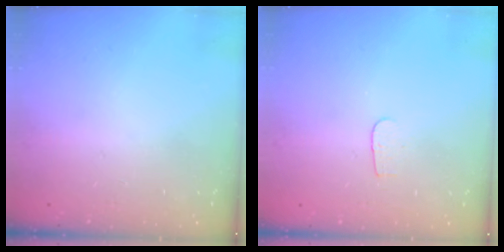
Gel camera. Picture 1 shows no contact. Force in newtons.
{"total": 3.7, "press": 3.6, "slide": 0.4}